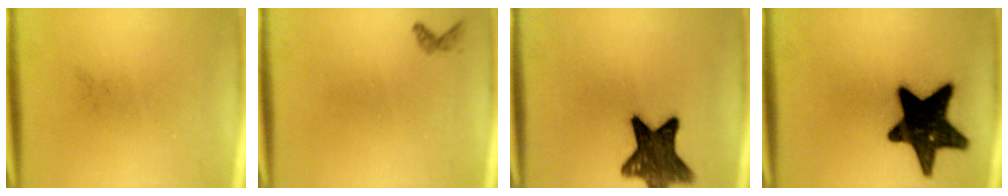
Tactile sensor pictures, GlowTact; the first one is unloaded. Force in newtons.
{"total": 0.7}
{"total": 12.2}
{"total": 18.7}